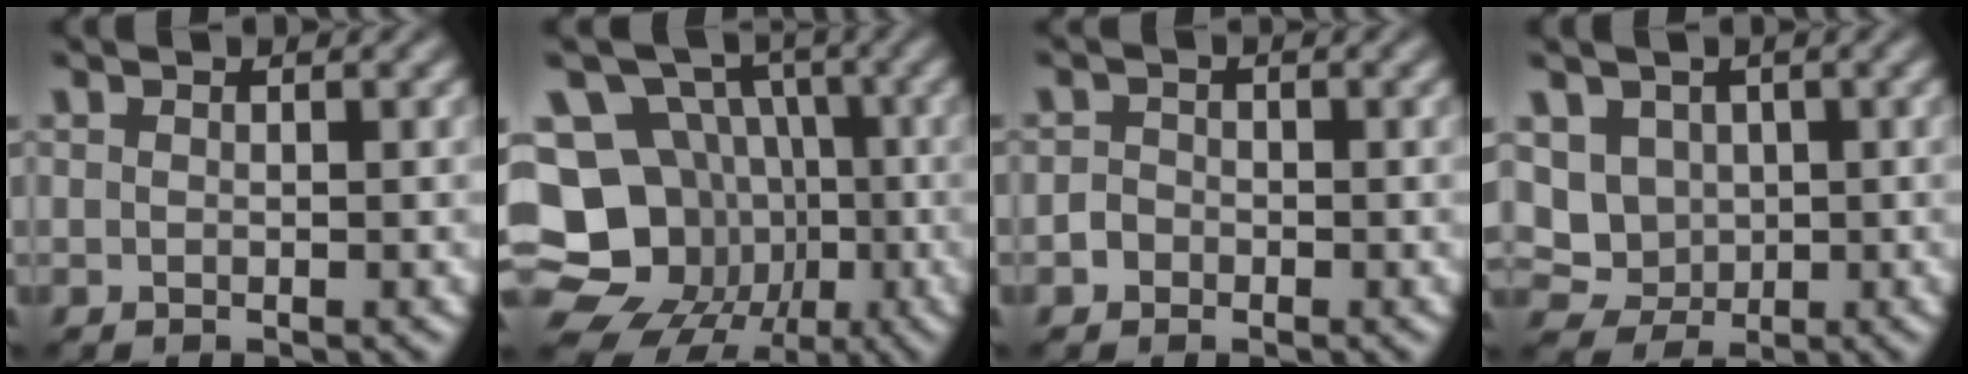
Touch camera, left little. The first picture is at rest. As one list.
[{"total": 16.8, "force": [-4.9, 14.9, 5.9], "torque": [-0.131, -0.006, -0.091]}, {"total": 1.8, "force": [-0.8, 1.6, 0.4], "torque": [0.014, 0.011, -0.026]}, {"total": 4.5, "force": [0.5, 4.1, 1.8], "torque": [-0.021, 0.005, -0.010]}]